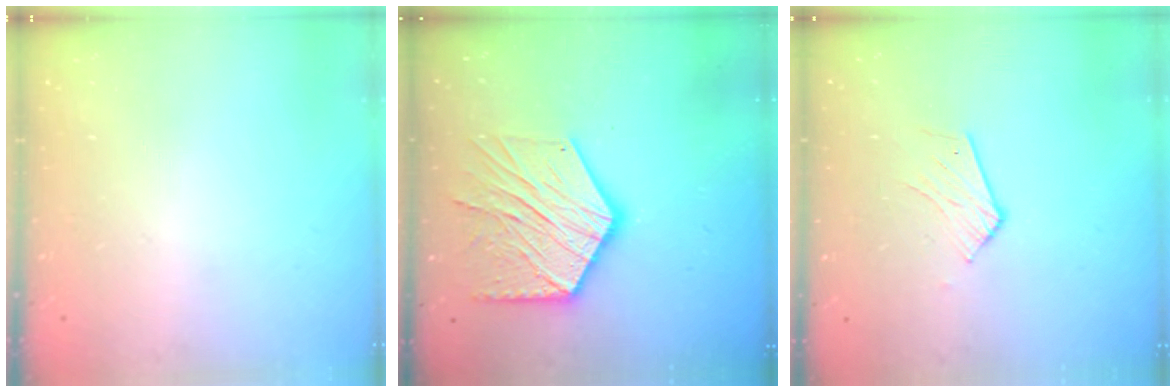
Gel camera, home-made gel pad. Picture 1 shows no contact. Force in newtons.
{"total": 18.3, "press": 18.2, "slide": 1.6}
{"total": 5.4, "press": 5.4, "slide": 0.3}